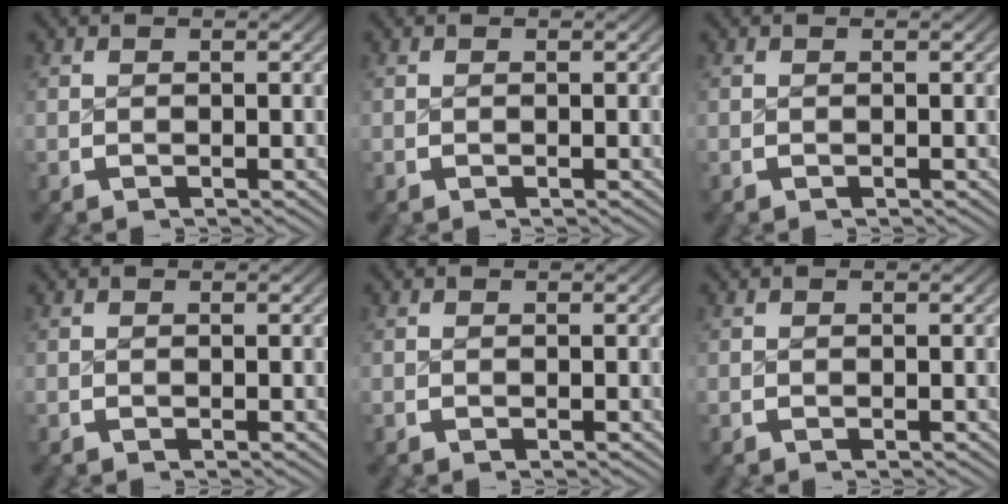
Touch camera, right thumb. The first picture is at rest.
{"total": 0.0}
{"total": 0.0}
{"total": 0.0}
{"total": 0.0}
{"total": 0.0}